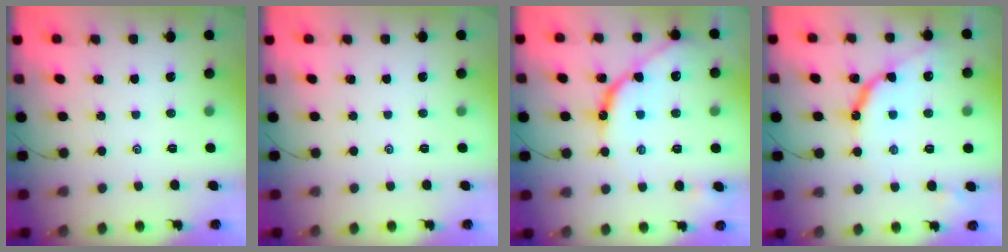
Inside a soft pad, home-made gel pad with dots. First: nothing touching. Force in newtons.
{"total": 0.0}
{"total": 11.1, "press": 11.1, "slide": 1.0}
{"total": 10.8, "press": 10.8, "slide": 0.7}